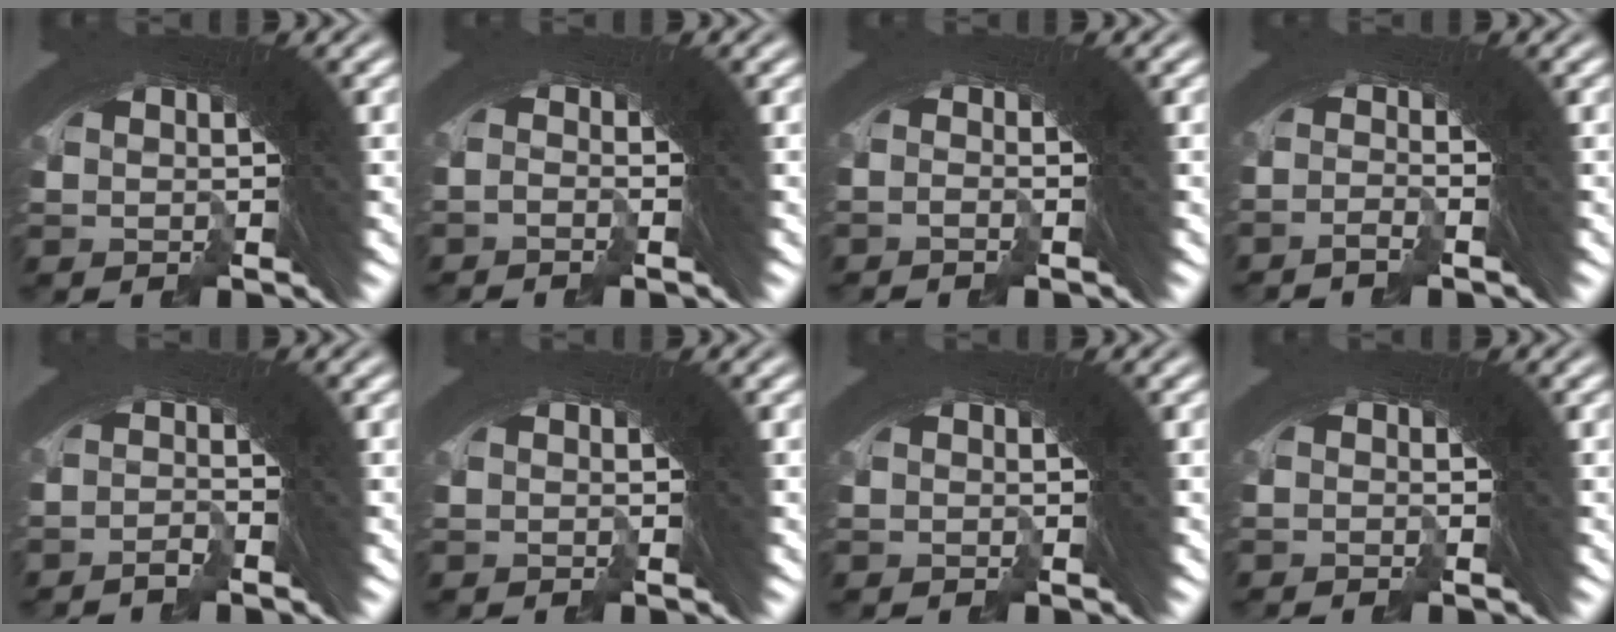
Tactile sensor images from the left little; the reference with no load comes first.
{"total": 2.5, "force": [-0.6, -1.6, -1.8], "torque": [0.041, 0.005, -0.013]}
{"total": 2.0, "force": [-0.3, -1.4, -1.3], "torque": [0.031, 0.005, -0.008]}
{"total": 2.6, "force": [-1.1, -1.6, -1.7], "torque": [0.040, 0.005, -0.024]}
{"total": 3.5, "force": [-2.2, -1.4, -2.3], "torque": [0.045, 0.003, -0.043]}
{"total": 1.3, "force": [-0.4, -0.8, -1.0], "torque": [0.018, -0.002, -0.006]}
{"total": 0.9, "force": [-0.2, -0.6, -0.7], "torque": [0.013, 0.001, -0.003]}
{"total": 1.6, "force": [-0.3, -1.1, -1.2], "torque": [0.027, 0.004, -0.007]}